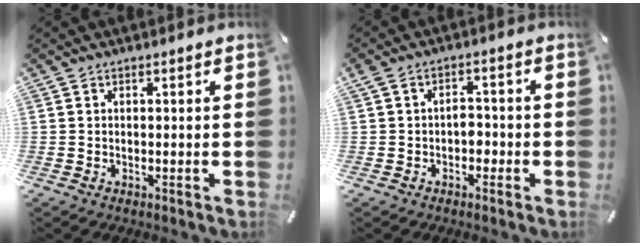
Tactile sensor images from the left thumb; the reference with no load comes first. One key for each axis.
{"total": 3.8, "fx": -1.4, "fy": 2.7, "fz": 2.3, "tx": -0.035, "ty": 0.010, "tz": -0.030}